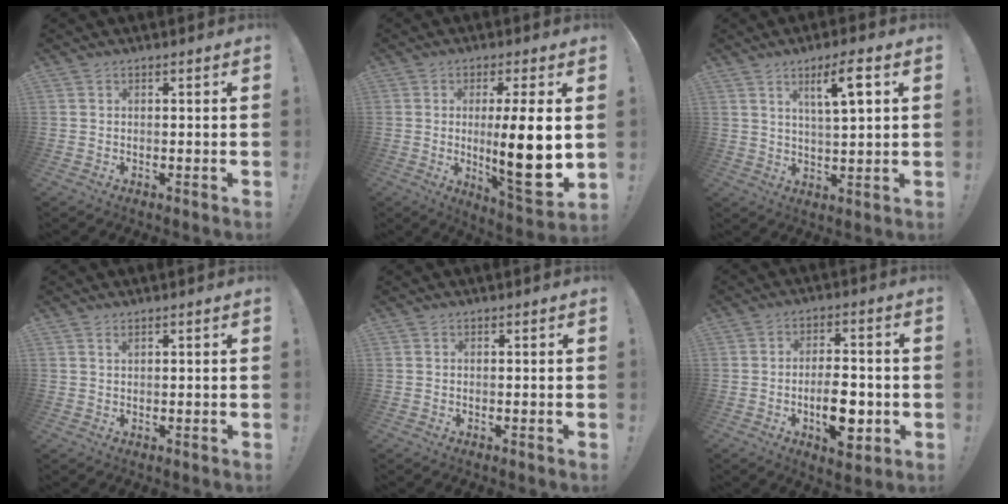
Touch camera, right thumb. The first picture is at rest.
{"total": 15.8, "force": [0.2, 2.4, 15.6], "torque": [-0.240, -0.024, 0.000]}
{"total": 8.3, "force": [3.7, 1.3, 7.3], "torque": [-0.113, -0.013, 0.053]}
{"total": 0.9, "force": [0.7, 0.3, 0.5], "torque": [-0.005, -0.001, 0.012]}
{"total": 0.0}
{"total": 11.0, "force": [-3.2, 5.1, 9.2], "torque": [-0.136, 0.006, -0.052]}